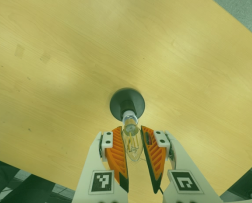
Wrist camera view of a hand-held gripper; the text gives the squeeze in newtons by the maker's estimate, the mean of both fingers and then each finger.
{"total": 14.9, "left": 16.5, "right": 13.3}